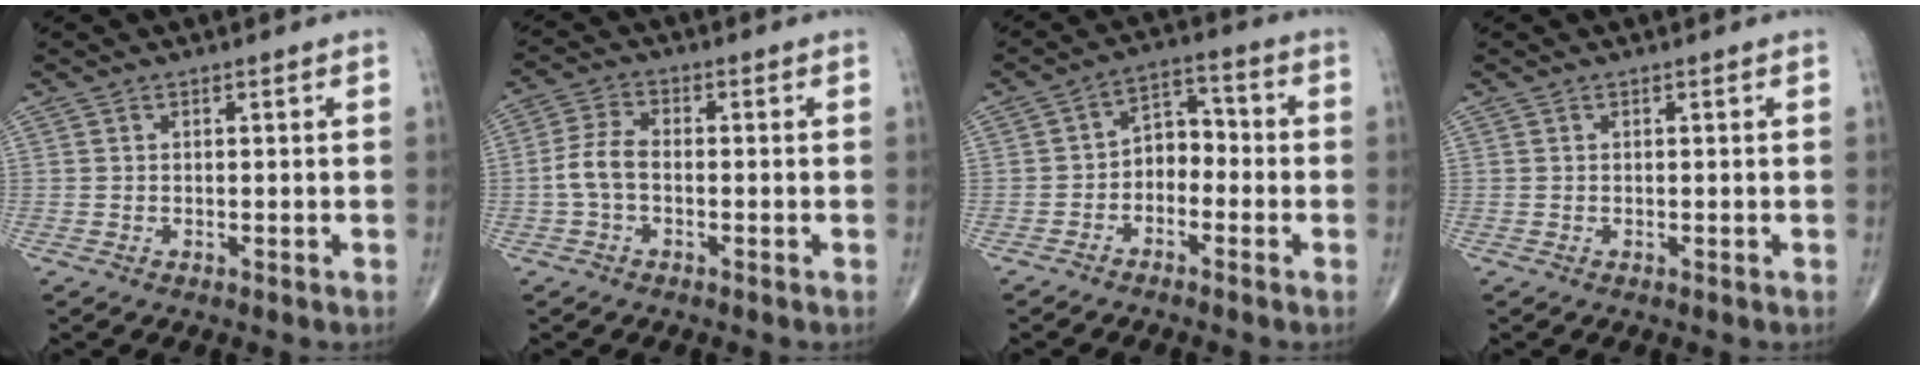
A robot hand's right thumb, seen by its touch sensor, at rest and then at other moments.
{"total": 5.1, "force": [-1.0, 3.0, 4.1], "torque": [-0.090, 0.019, -0.026]}
{"total": 6.2, "force": [-2.0, 4.4, 3.9], "torque": [-0.038, 0.039, -0.050]}
{"total": 0.0}